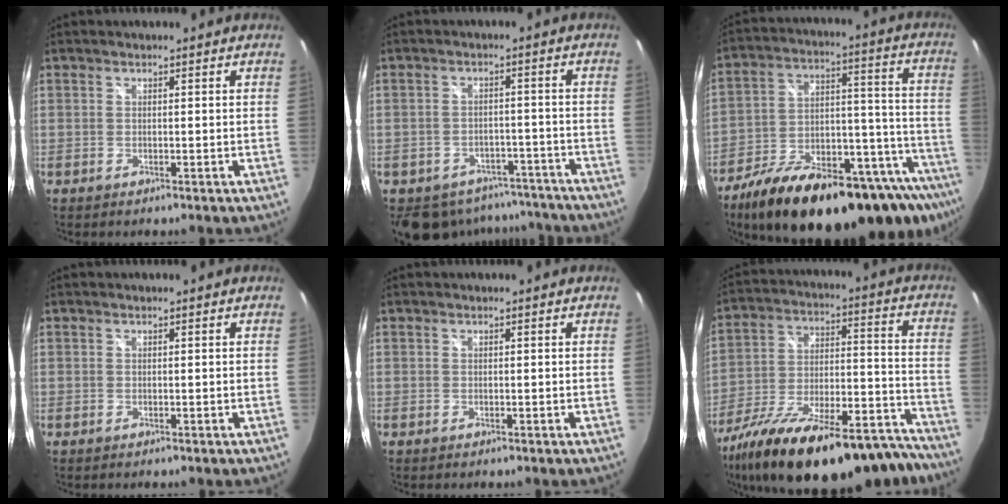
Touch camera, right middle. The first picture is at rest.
{"total": 12.2, "force": [-9.5, 7.1, 3.1], "torque": [-0.074, 0.022, -0.107]}
{"total": 31.7, "force": [-21.8, 10.7, 20.5], "torque": [-0.294, -0.014, -0.312]}
{"total": 0.0}
{"total": 0.0}
{"total": 31.2, "force": [-24.5, 9.0, 17.0], "torque": [-0.280, -0.027, -0.358]}